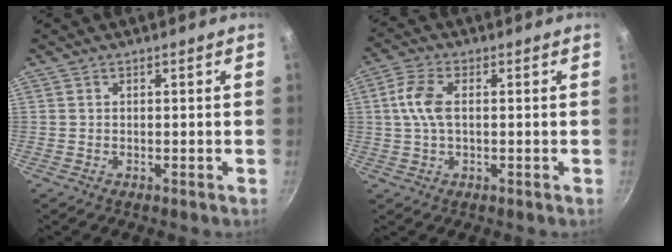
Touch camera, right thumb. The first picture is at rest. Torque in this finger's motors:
{"motor_torque": [0.69, 0.24, 0.85, -0.40, 0.06]}